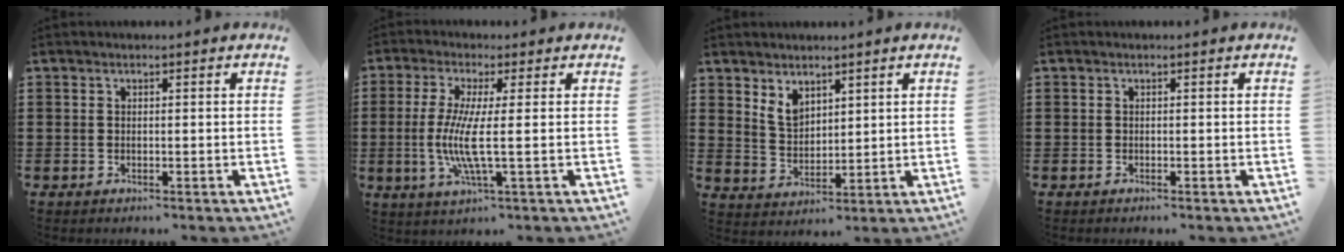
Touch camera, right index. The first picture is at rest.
{"total": 7.5, "force": [-0.7, 0.4, 7.4], "torque": [-0.161, -0.019, -0.021]}
{"total": 4.0, "force": [2.9, 2.2, 1.5], "torque": [-0.039, 0.001, 0.055]}
{"total": 0.0}